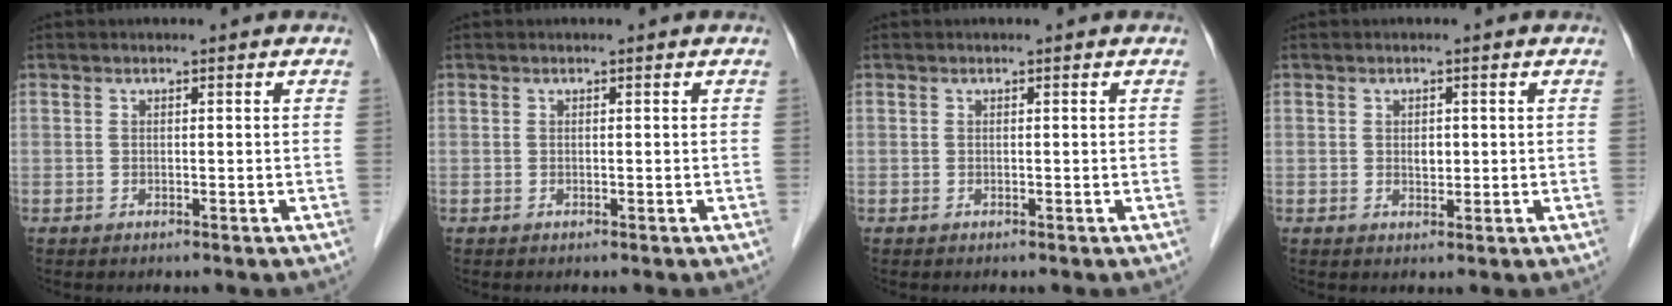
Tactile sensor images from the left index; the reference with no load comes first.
{"total": 0.0}
{"total": 0.0}
{"total": 1.5, "force": [0.2, 1.0, 1.1], "torque": [-0.018, -0.001, 0.006]}